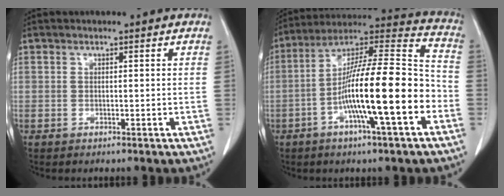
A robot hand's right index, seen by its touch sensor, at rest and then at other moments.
{"total": 19.2, "force": [-5.6, 1.7, 18.2], "torque": [-0.312, 0.007, -0.096]}